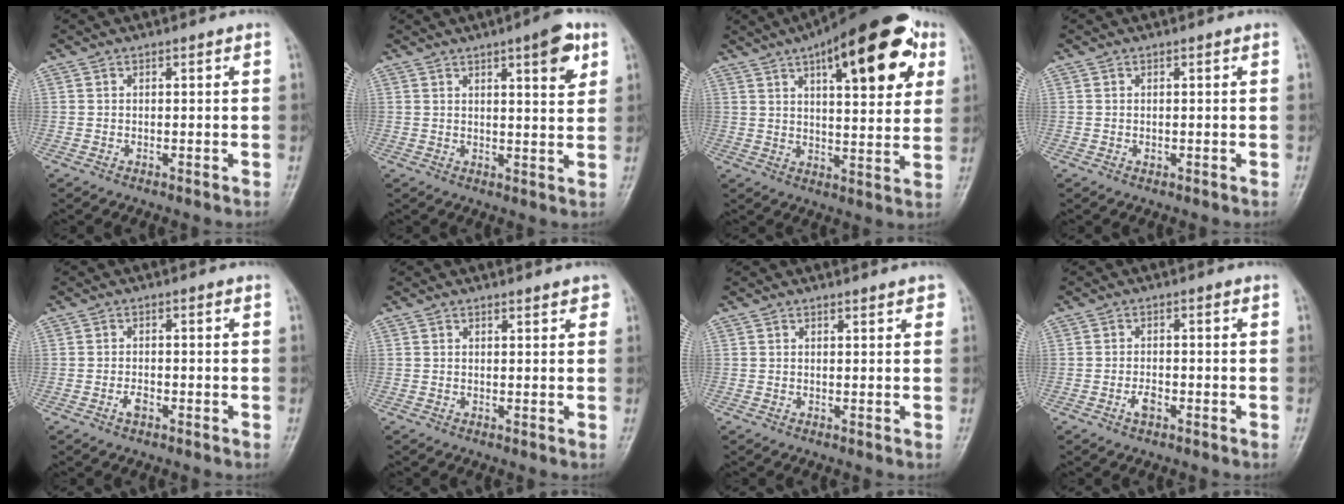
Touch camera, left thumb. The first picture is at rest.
{"total": 7.4, "force": [3.8, 2.0, 6.0], "torque": [-0.070, -0.016, 0.048]}
{"total": 23.2, "force": [10.4, 8.4, 19.0], "torque": [-0.244, -0.007, 0.144]}
{"total": 0.6, "force": [0.0, 0.5, 0.4], "torque": [-0.004, 0.000, 0.001]}
{"total": 1.9, "force": [-0.9, 1.0, 1.3], "torque": [-0.024, 0.004, -0.019]}
{"total": 1.9, "force": [1.5, 0.7, 1.1], "torque": [-0.004, -0.004, 0.015]}
{"total": 1.7, "force": [1.2, 0.5, 1.0], "torque": [-0.008, -0.004, 0.014]}
{"total": 2.3, "force": [-1.1, 1.2, 1.6], "torque": [-0.029, 0.006, -0.023]}